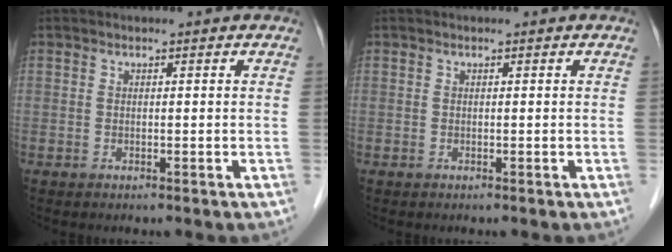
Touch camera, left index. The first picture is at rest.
{"total": 0.0}